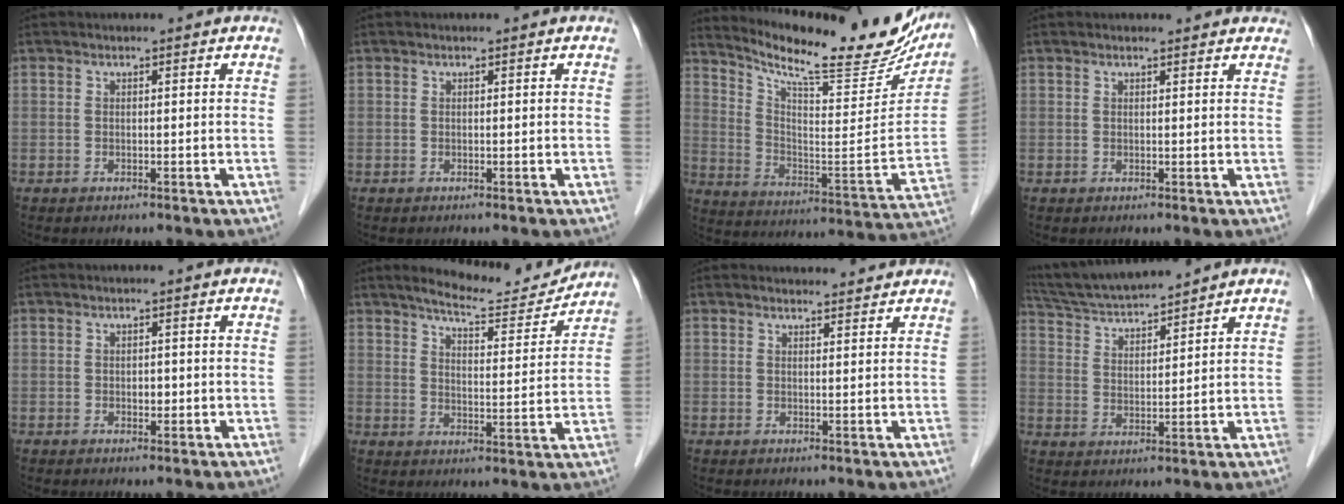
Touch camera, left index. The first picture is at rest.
{"total": 0.0}
{"total": 23.1, "force": [20.1, 3.9, 10.6], "torque": [-0.172, -0.050, 0.278]}
{"total": 3.4, "force": [3.1, 0.9, 1.0], "torque": [-0.011, 0.009, 0.023]}
{"total": 1.1, "force": [-0.5, 0.7, 0.7], "torque": [-0.010, -0.005, -0.009]}
{"total": 10.0, "force": [9.6, 0.8, 2.5], "torque": [-0.040, -0.015, 0.135]}
{"total": 3.9, "force": [3.8, 0.6, 0.4], "torque": [-0.008, 0.004, 0.041]}
{"total": 11.0, "force": [10.3, -0.2, 4.0], "torque": [-0.079, 0.012, 0.186]}